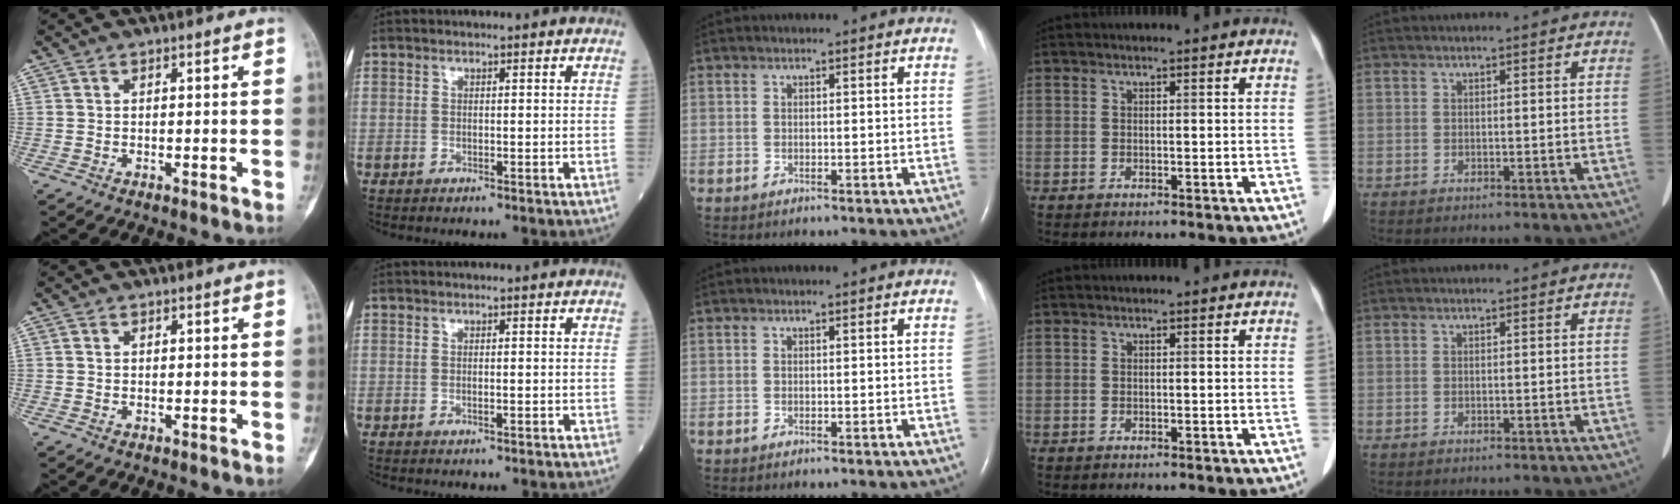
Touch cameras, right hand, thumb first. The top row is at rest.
{"thumb": {"total": 0.8, "force": [0.2, 0.7, 0.4], "torque": [-0.006, 0.002, 0.003]}, "index": {"total": 0.8, "force": [-0.2, 0.2, 0.7], "torque": [-0.015, -0.001, -0.002]}}